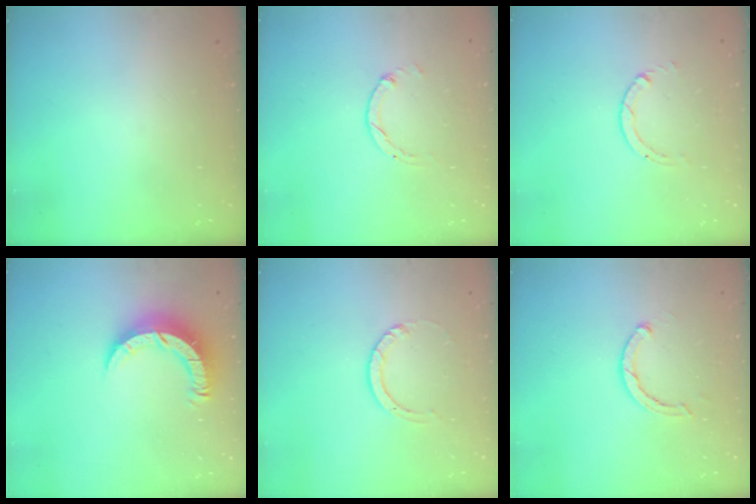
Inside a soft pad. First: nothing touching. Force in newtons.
{"total": 0.7, "press": 0.7, "slide": 0.2}
{"total": 0.9, "press": 0.9, "slide": 0.1}
{"total": 9.4, "press": 9.4, "slide": 0.7}
{"total": 3.0, "press": 3.0, "slide": 0.3}
{"total": 2.6, "press": 2.5, "slide": 0.4}